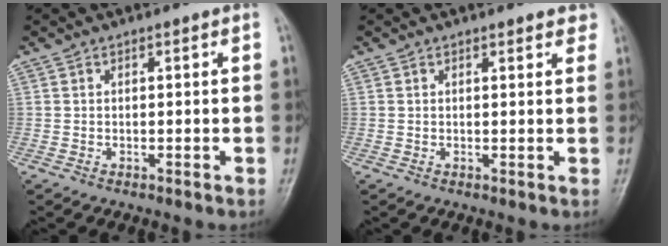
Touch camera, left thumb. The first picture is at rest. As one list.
[{"total": 2.6, "force": [2.1, 1.0, 1.2], "torque": [0.006, -0.003, 0.018]}]